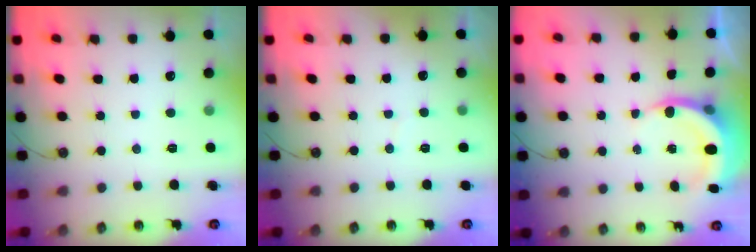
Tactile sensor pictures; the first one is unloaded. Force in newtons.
{"total": 1.7, "press": 1.7, "slide": 0.1}
{"total": 6.4, "press": 6.3, "slide": 1.4}